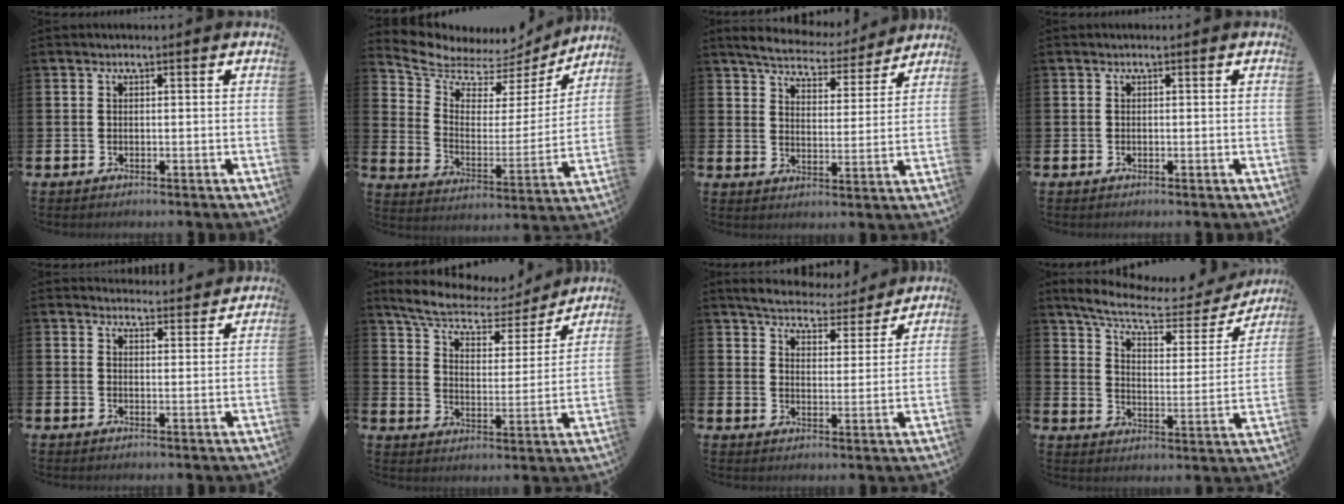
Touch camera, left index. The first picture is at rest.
{"total": 7.0, "force": [6.1, 3.2, 1.1], "torque": [-0.070, -0.049, 0.104]}
{"total": 5.9, "force": [5.7, 1.1, 1.1], "torque": [-0.046, -0.037, 0.098]}
{"total": 0.0}
{"total": 3.4, "force": [3.4, 0.6, -0.2], "torque": [0.009, -0.023, 0.059]}
{"total": 7.6, "force": [6.6, 2.2, 3.0], "torque": [-0.089, -0.043, 0.109]}
{"total": 5.5, "force": [5.3, 1.1, 0.5], "torque": [-0.035, -0.038, 0.092]}
{"total": 8.4, "force": [6.8, 2.4, 4.2], "torque": [-0.096, -0.043, 0.108]}